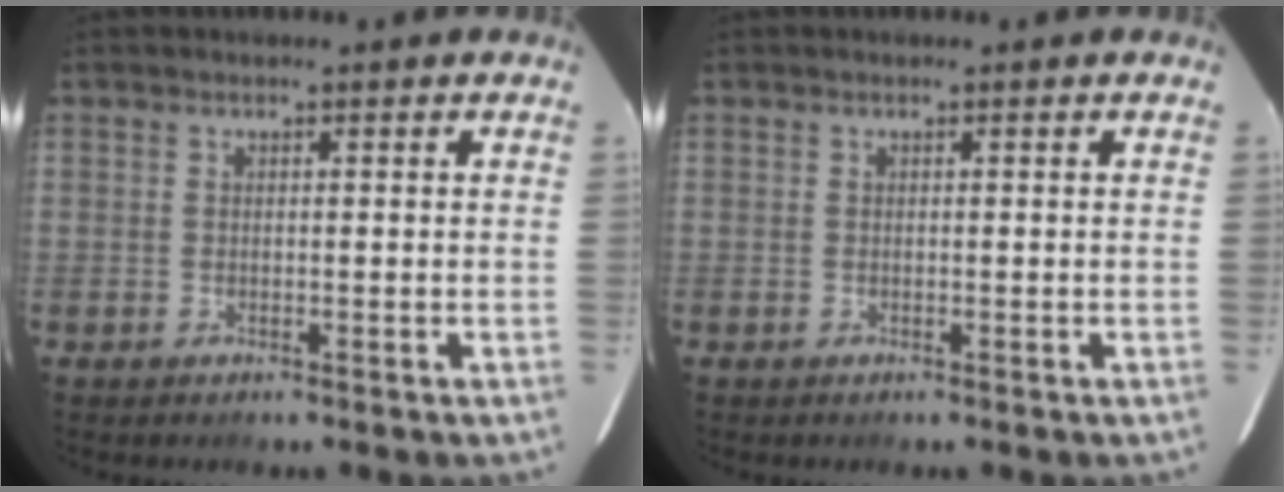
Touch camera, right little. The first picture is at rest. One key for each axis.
{"total": 0.0}